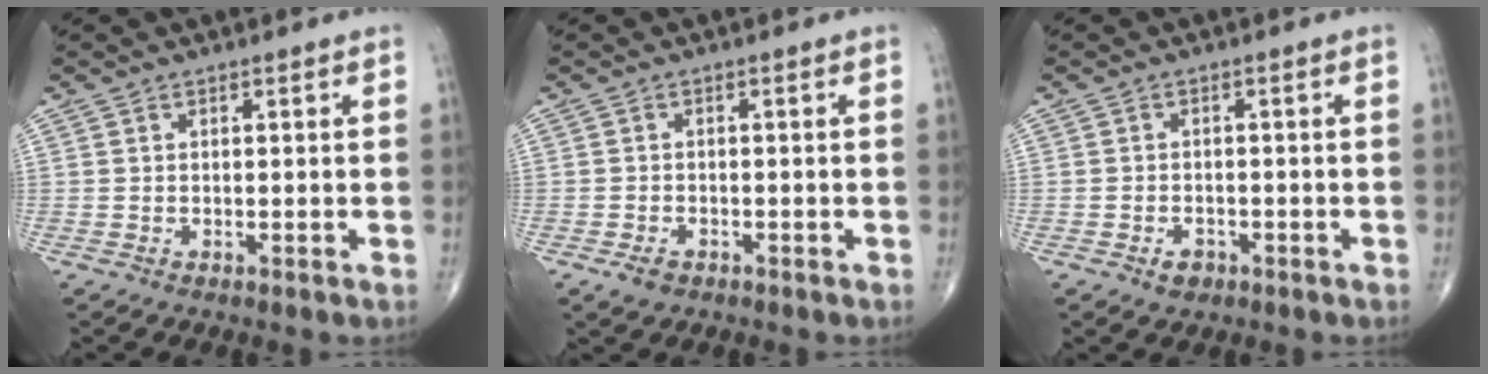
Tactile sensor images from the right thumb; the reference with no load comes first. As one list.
[{"total": 2.4, "force": [-1.4, 1.6, 1.2], "torque": [-0.021, 0.001, -0.019]}, {"total": 2.5, "force": [-1.3, 1.7, 1.1], "torque": [-0.012, 0.006, -0.016]}]